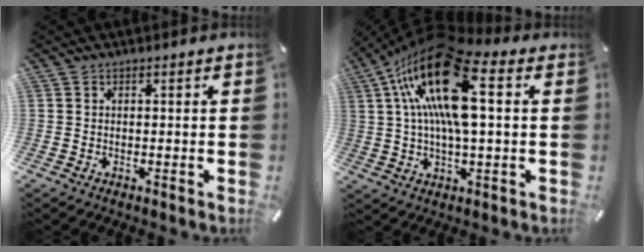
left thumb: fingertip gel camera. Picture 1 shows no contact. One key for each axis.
{"total": 22.3, "fx": 6.6, "fy": 9.0, "fz": 19.3, "tx": -0.382, "ty": -0.012, "tz": 0.102}